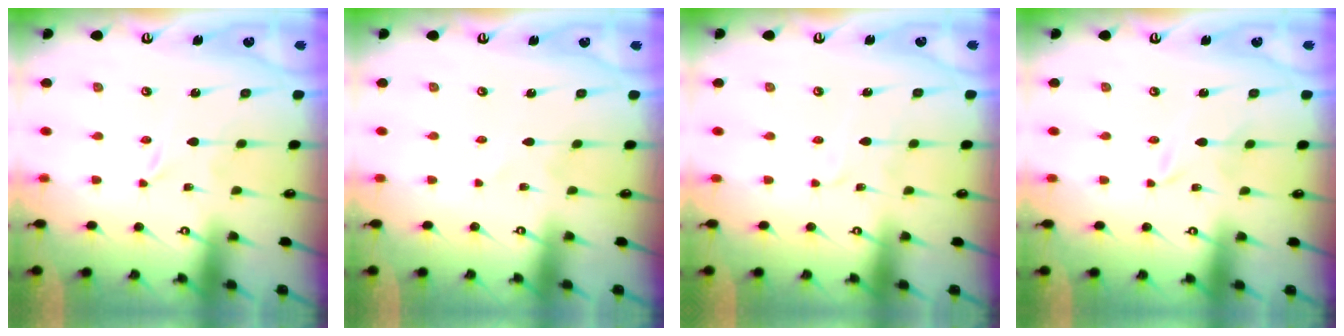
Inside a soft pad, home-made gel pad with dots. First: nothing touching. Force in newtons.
{"total": 1.0, "press": 1.0, "slide": 0.2}
{"total": 2.3, "press": 2.3, "slide": 0.3}
{"total": 1.5, "press": 1.5, "slide": 0.3}